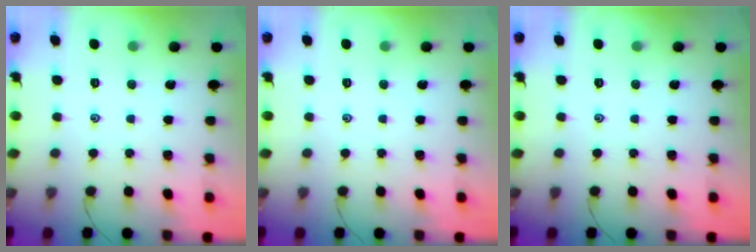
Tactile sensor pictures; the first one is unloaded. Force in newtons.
{"total": 0.0}
{"total": 0.0}